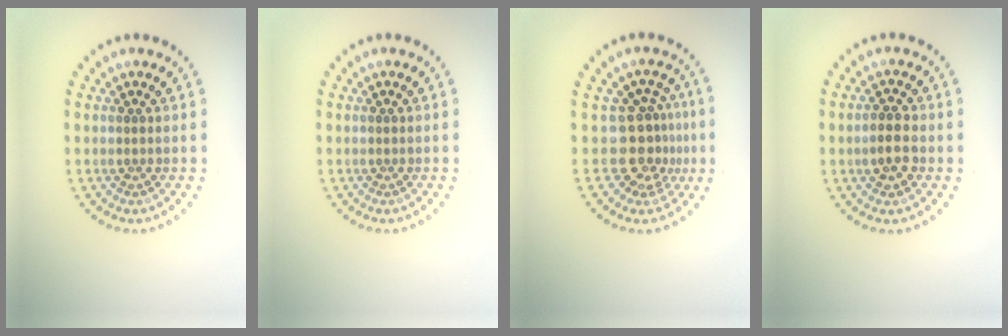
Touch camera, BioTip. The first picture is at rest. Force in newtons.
{"total": 0.0}
{"total": 3.5, "press": 2.6, "slide": 2.4}
{"total": 2.6, "press": 2.5, "slide": 0.3}